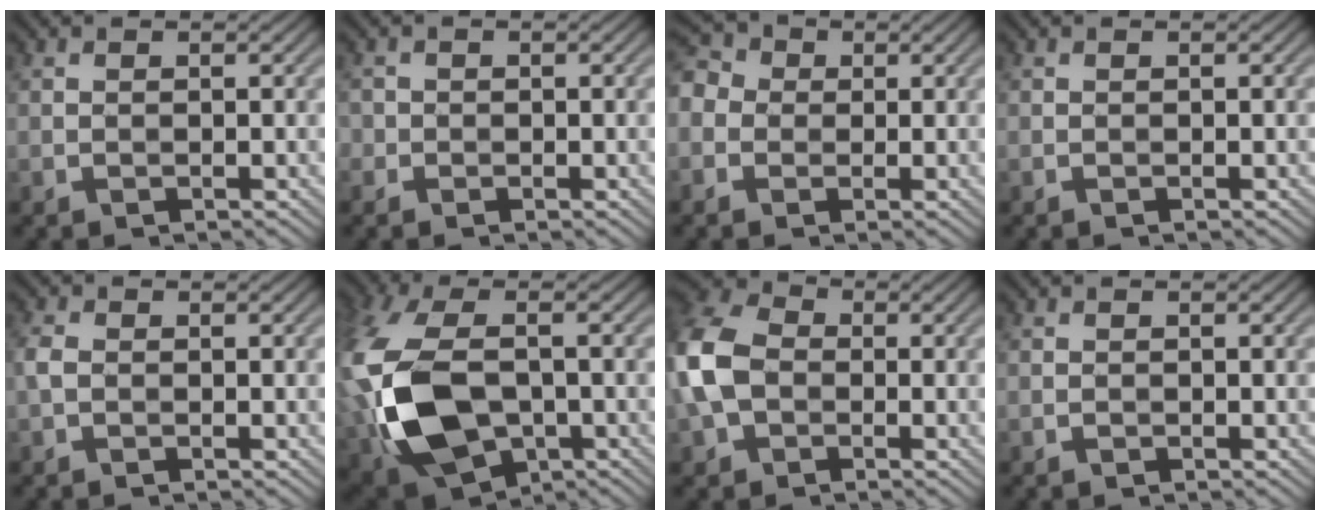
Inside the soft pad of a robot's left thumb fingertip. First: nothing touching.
{"total": 1.0, "force": [-0.4, 0.9, 0.1], "torque": [0.003, -0.006, -0.011]}
{"total": 4.5, "force": [-0.5, 4.1, 1.8], "torque": [-0.062, 0.006, -0.021]}
{"total": 0.5, "force": [-0.1, 0.0, 0.5], "torque": [-0.006, -0.001, -0.003]}
{"total": 2.0, "force": [-0.4, 1.4, 1.5], "torque": [-0.037, 0.000, -0.010]}
{"total": 16.4, "force": [-3.3, 9.9, 12.6], "torque": [-0.340, -0.029, -0.049]}
{"total": 9.8, "force": [-1.0, 7.3, 6.4], "torque": [-0.188, 0.004, -0.036]}
{"total": 0.6, "force": [-0.3, 0.3, 0.4], "torque": [-0.007, -0.001, -0.003]}